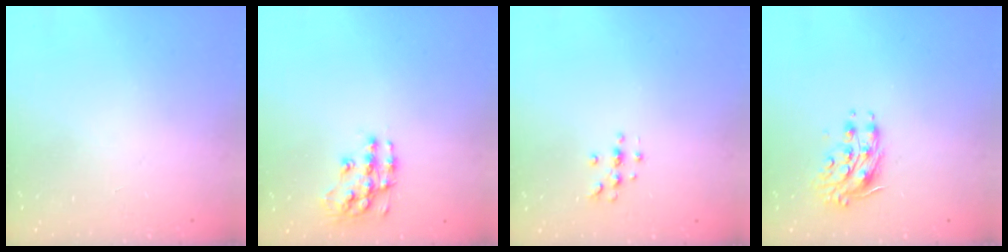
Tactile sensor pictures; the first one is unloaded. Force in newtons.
{"total": 11.5, "press": 11.5, "slide": 0.5}
{"total": 3.5, "press": 3.5, "slide": 0.4}
{"total": 8.6, "press": 8.5, "slide": 0.9}